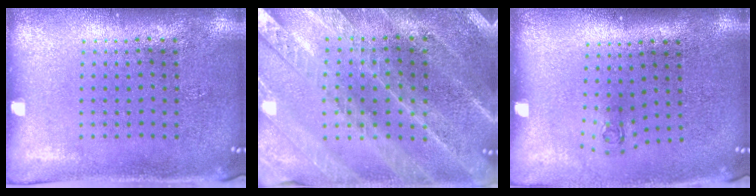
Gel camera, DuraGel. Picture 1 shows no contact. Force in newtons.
{"total": 2.5, "press": 2.5, "slide": 0.2}
{"total": 0.7, "press": 0.3, "slide": 0.6}